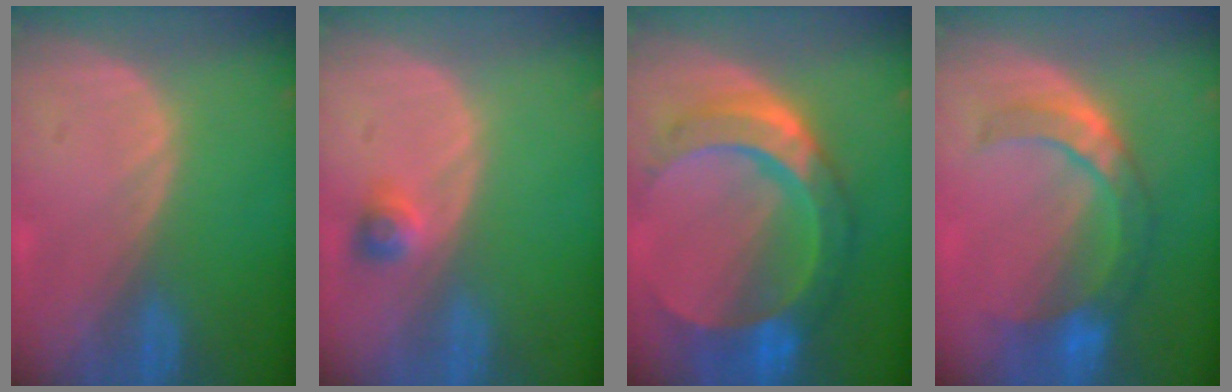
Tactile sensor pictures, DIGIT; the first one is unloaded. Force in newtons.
{"total": 2.2, "press": 2.1, "slide": 0.8}
{"total": 11.0, "press": 11.0, "slide": 1.1}
{"total": 7.6, "press": 7.3, "slide": 2.2}